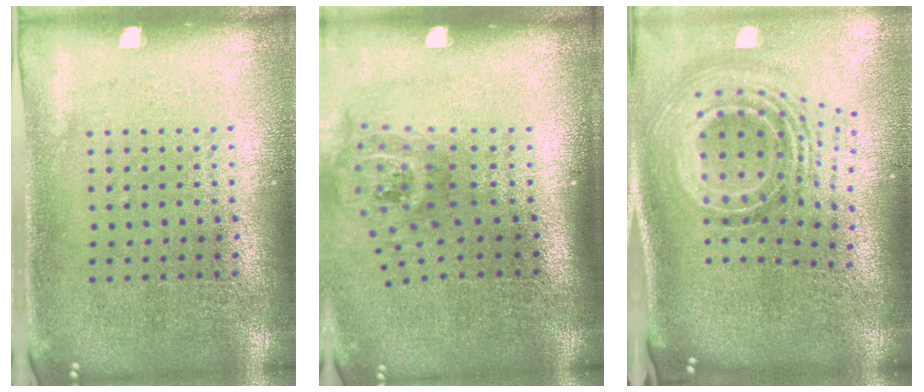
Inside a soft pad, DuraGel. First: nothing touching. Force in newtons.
{"total": 1.9, "press": 1.3, "slide": 1.4}
{"total": 2.2, "press": 1.6, "slide": 1.6}